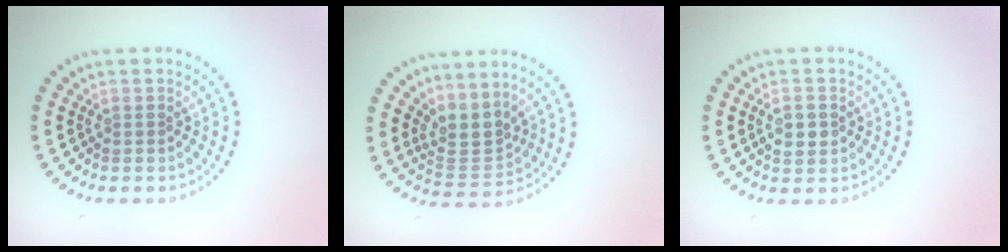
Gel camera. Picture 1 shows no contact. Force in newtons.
{"total": 3.1, "press": 2.2, "slide": 2.1}
{"total": 2.0, "press": 1.9, "slide": 0.3}